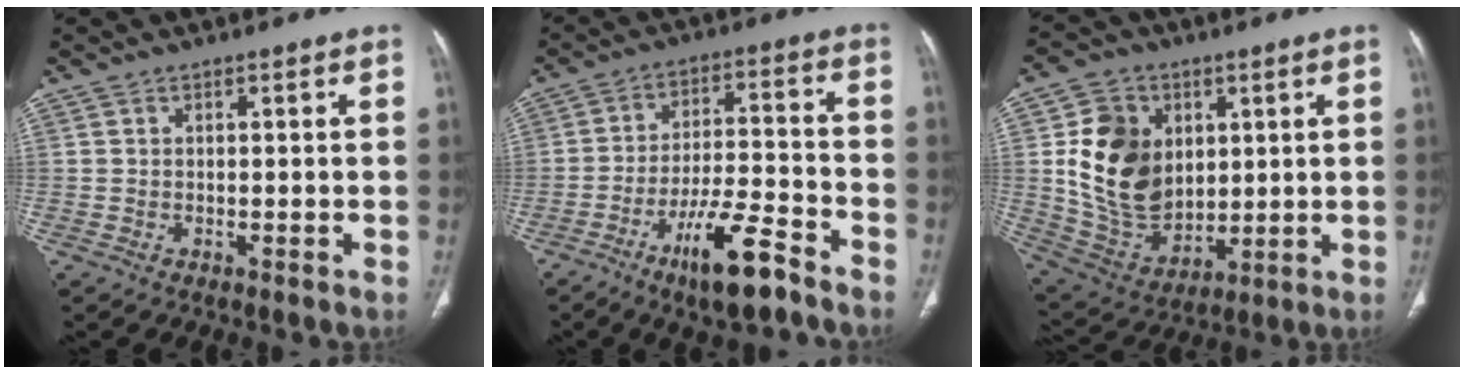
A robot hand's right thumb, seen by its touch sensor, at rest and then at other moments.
{"total": 12.4, "force": [-8.2, 3.0, 8.9], "torque": [-0.155, 0.053, -0.139]}
{"total": 17.4, "force": [3.3, 13.1, 11.0], "torque": [-0.158, -0.016, 0.079]}